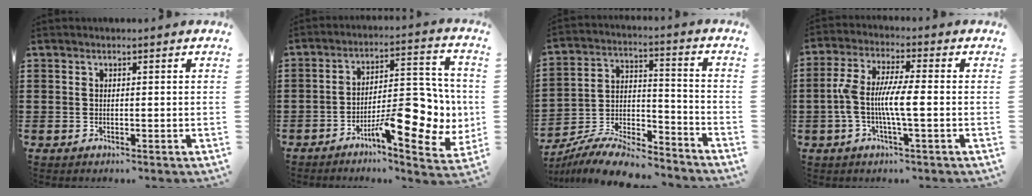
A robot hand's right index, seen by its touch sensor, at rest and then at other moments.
{"total": 11.4, "force": [-4.3, 4.1, 9.7], "torque": [-0.130, -0.004, -0.075]}
{"total": 9.5, "force": [-8.6, 1.9, 3.6], "torque": [-0.057, 0.026, -0.166]}
{"total": 7.2, "force": [-1.3, 1.6, 6.9], "torque": [-0.149, -0.009, -0.032]}